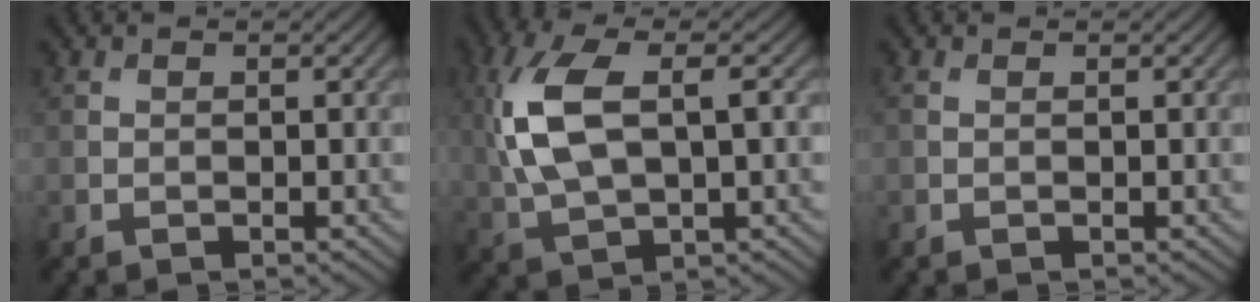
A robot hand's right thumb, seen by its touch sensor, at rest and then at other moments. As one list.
[{"total": 10.8, "force": [1.5, 5.0, 9.5], "torque": [-0.225, 0.004, 0.032]}, {"total": 0.0}]